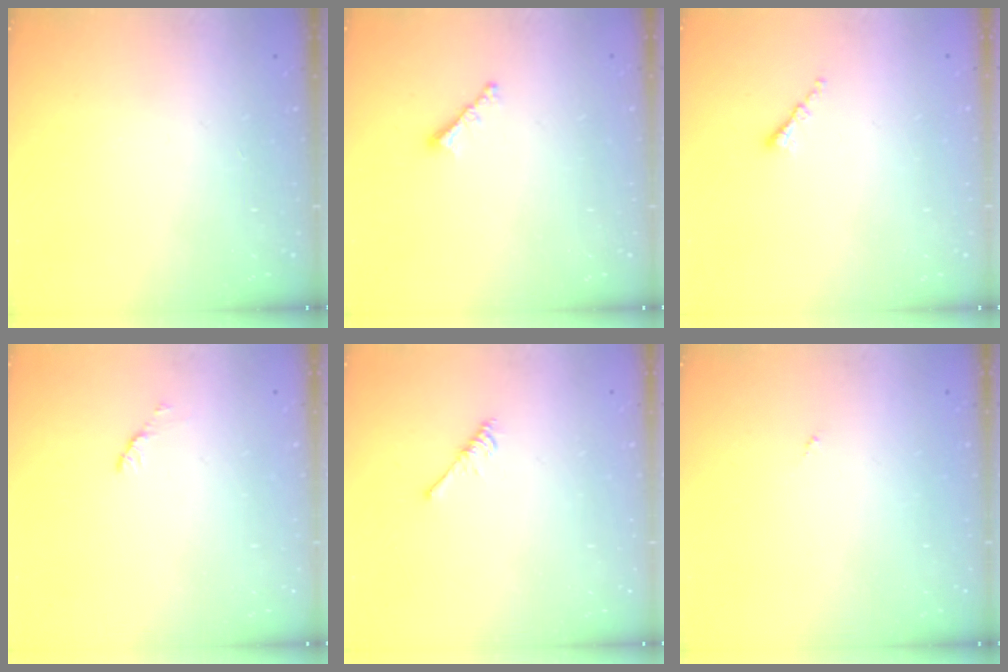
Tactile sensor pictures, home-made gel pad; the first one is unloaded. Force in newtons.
{"total": 2.2, "press": 2.2, "slide": 0.5}
{"total": 0.8, "press": 0.8, "slide": 0.2}
{"total": 2.8, "press": 2.7, "slide": 0.4}
{"total": 2.7, "press": 2.7, "slide": 0.5}
{"total": 0.0}